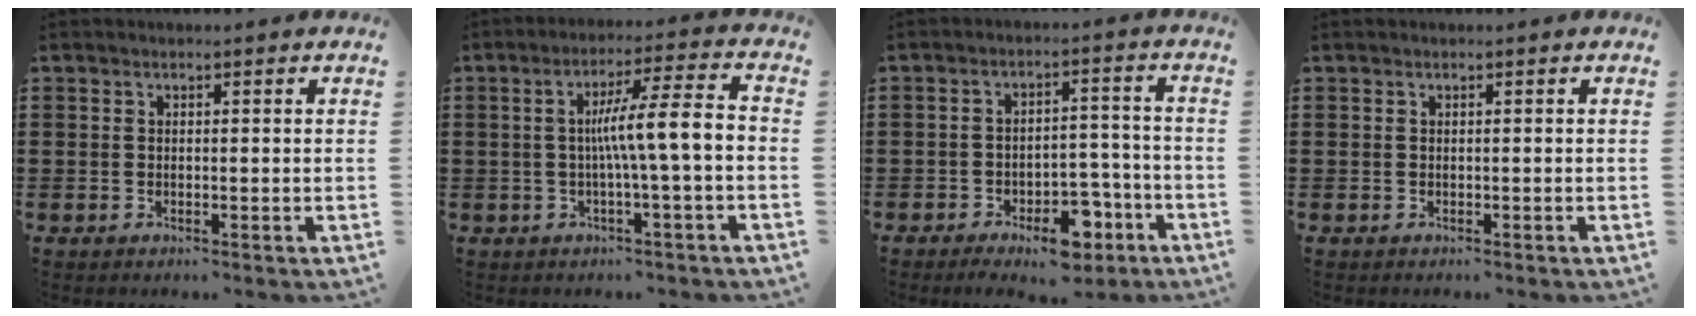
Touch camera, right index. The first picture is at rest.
{"total": 8.2, "force": [-0.9, 0.0, 8.1], "torque": [-0.148, 0.001, -0.023]}
{"total": 7.3, "force": [-4.7, 3.0, 4.7], "torque": [-0.074, 0.015, -0.080]}
{"total": 0.0}